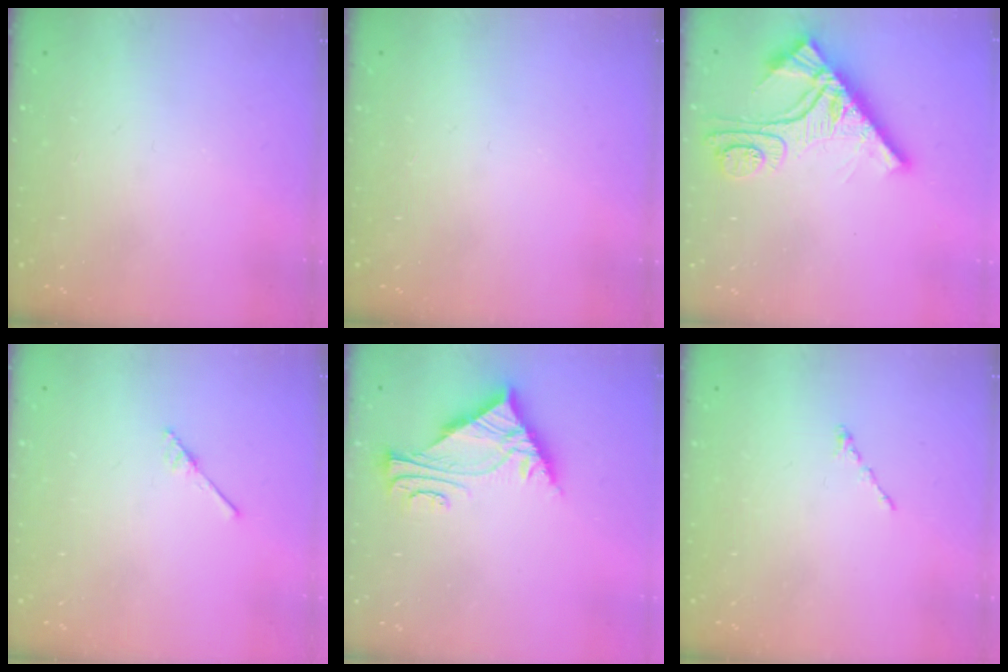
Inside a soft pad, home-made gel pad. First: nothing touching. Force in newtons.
{"total": 0.0}
{"total": 11.8, "press": 11.8, "slide": 1.2}
{"total": 2.5, "press": 2.4, "slide": 0.3}
{"total": 7.9, "press": 7.8, "slide": 1.1}
{"total": 0.0}